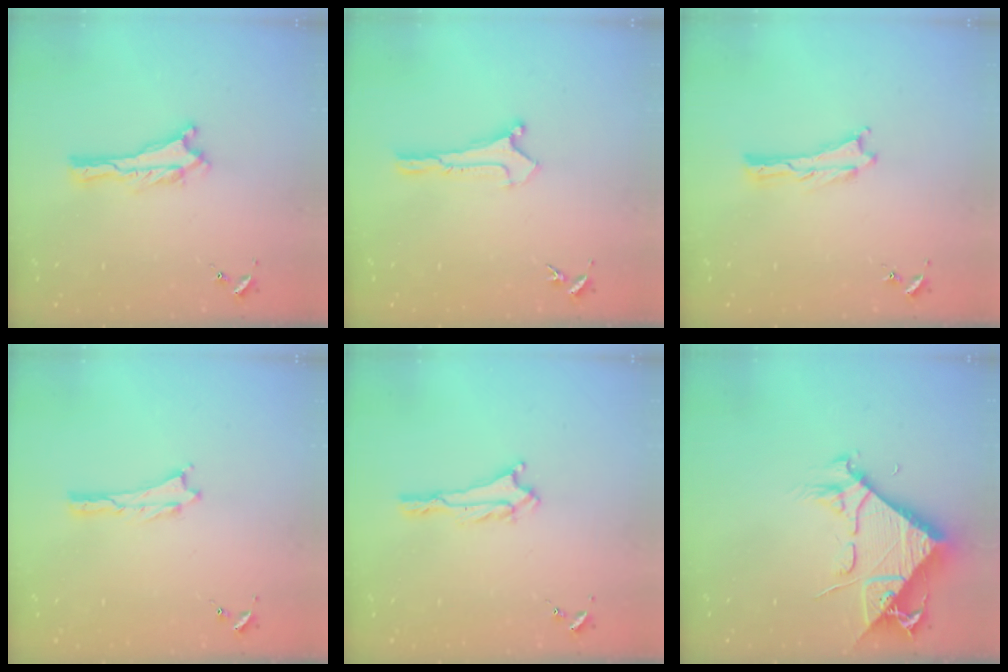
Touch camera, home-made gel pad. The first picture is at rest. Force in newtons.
{"total": 0.0}
{"total": 0.0}
{"total": 0.0}
{"total": 1.0, "press": 1.0, "slide": 0.1}
{"total": 6.8, "press": 6.8, "slide": 0.9}